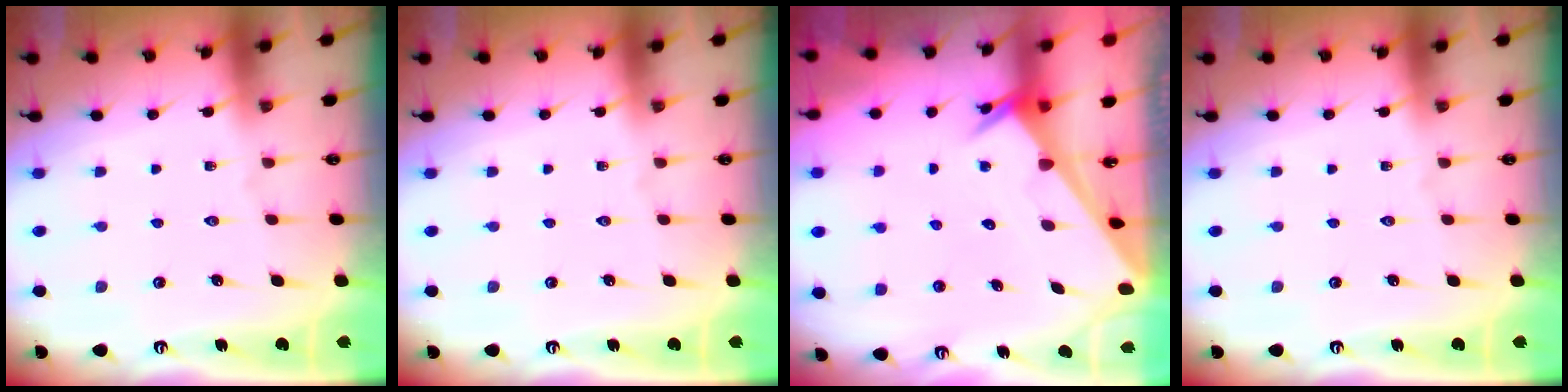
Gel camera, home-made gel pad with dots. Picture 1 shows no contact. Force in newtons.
{"total": 0.0}
{"total": 3.5, "press": 3.4, "slide": 0.4}
{"total": 0.0}